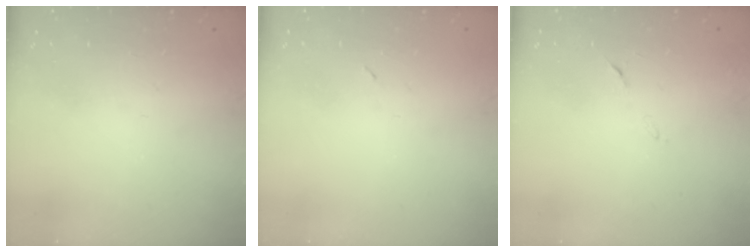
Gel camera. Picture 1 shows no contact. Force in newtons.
{"total": 2.2, "press": 2.1, "slide": 0.9}
{"total": 6.1, "press": 6.1, "slide": 0.6}